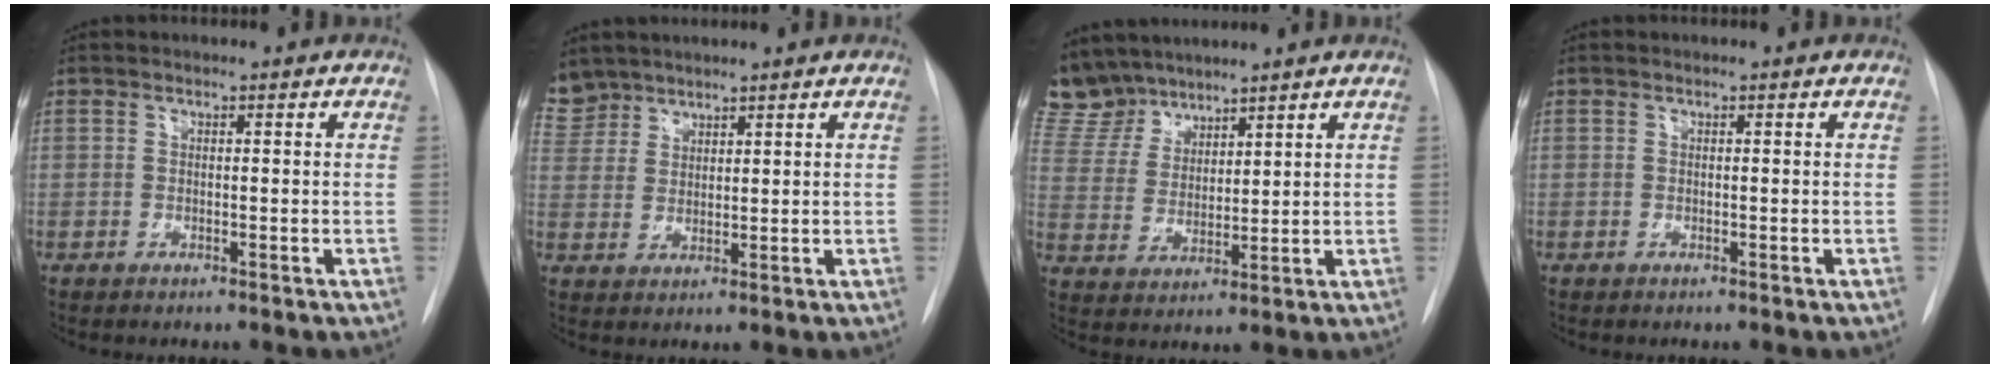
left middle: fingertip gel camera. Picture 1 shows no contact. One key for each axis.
{"total": 5.7, "fx": 5.0, "fy": 2.7, "fz": 0.0, "tx": 0.004, "ty": 0.010, "tz": 0.107}
{"total": 9.2, "fx": 8.4, "fy": 3.4, "fz": 1.2, "tx": -0.034, "ty": 0.010, "tz": 0.183}
{"total": 0.0}